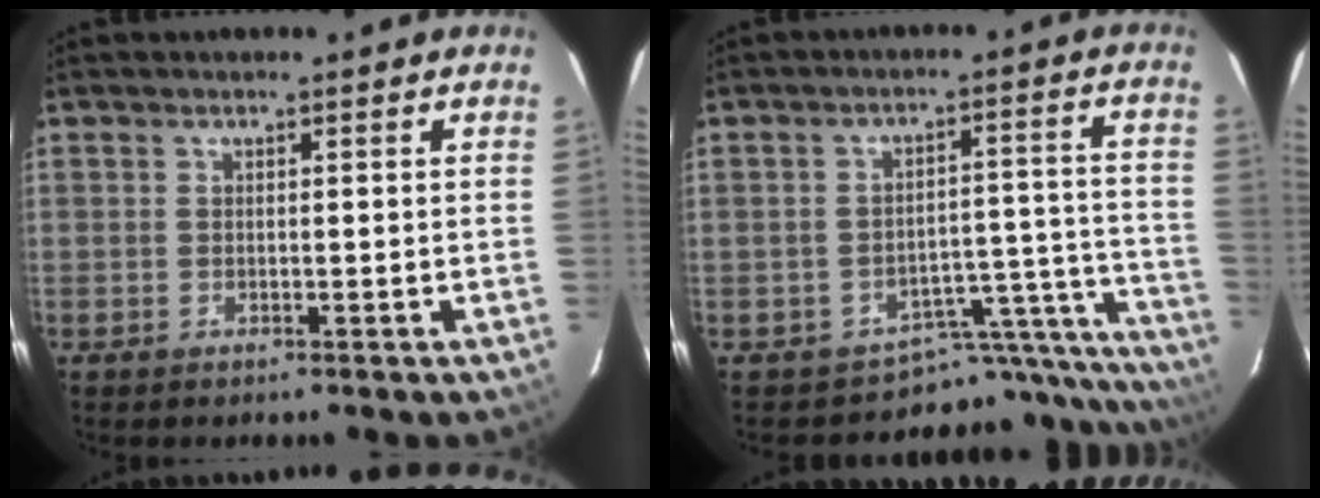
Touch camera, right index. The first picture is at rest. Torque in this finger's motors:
{"motor_torque": [-0.33, -0.22, -0.17, -0.08]}